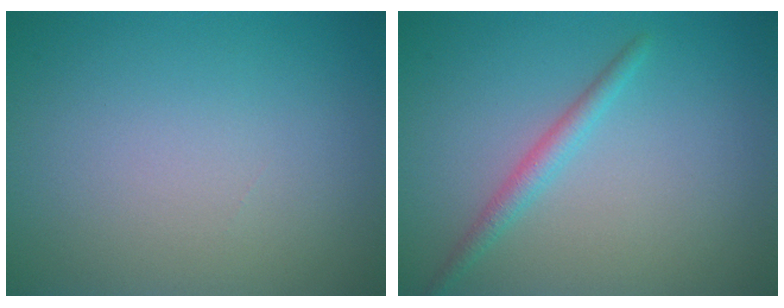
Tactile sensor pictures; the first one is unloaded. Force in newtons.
{"total": 1.8, "press": 1.8, "slide": 0.0}